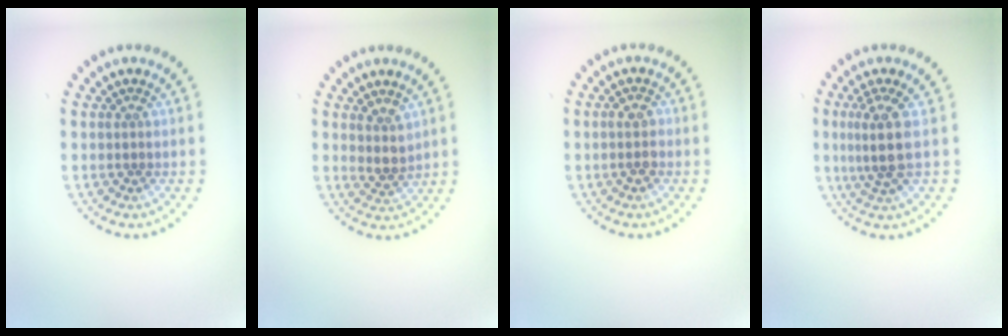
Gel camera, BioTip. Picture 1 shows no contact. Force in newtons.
{"total": 2.1, "press": 1.7, "slide": 1.3}
{"total": 1.7, "press": 1.7, "slide": 0.4}
{"total": 3.0, "press": 2.4, "slide": 1.9}